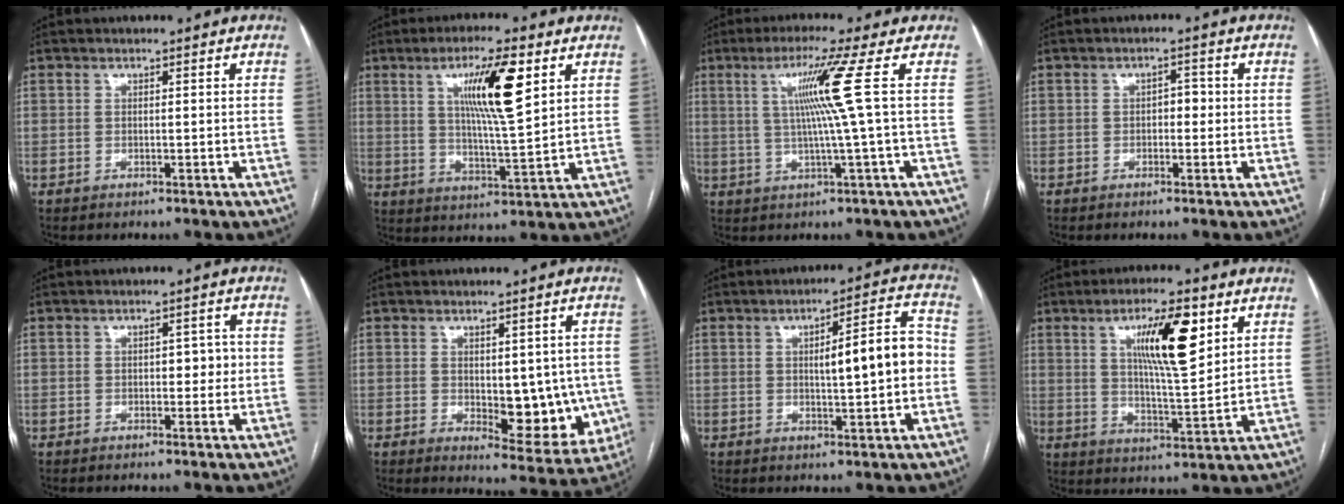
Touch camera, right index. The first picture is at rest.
{"total": 11.3, "force": [4.5, 0.8, 10.4], "torque": [-0.180, 0.000, 0.074]}
{"total": 8.1, "force": [1.7, -2.7, 7.4], "torque": [-0.135, 0.003, 0.039]}
{"total": 2.1, "force": [-0.2, 1.3, 1.7], "torque": [-0.020, 0.011, -0.006]}
{"total": 2.8, "force": [0.0, 1.6, 2.3], "torque": [-0.024, 0.008, -0.002]}
{"total": 10.5, "force": [-0.9, 5.0, 9.2], "torque": [-0.099, -0.008, 0.004]}
{"total": 9.4, "force": [0.1, 1.5, 9.3], "torque": [-0.129, 0.023, 0.003]}
{"total": 11.8, "force": [4.9, 2.0, 10.5], "torque": [-0.180, 0.001, 0.082]}